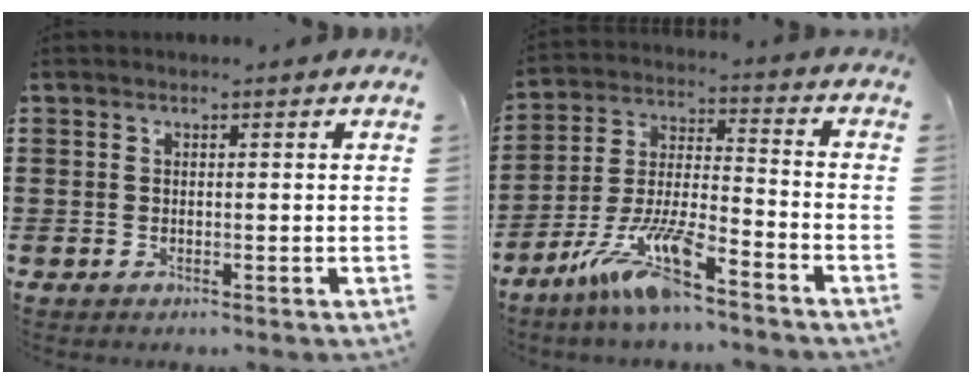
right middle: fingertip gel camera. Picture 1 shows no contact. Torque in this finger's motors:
{"motor_torque": [2.14, 0.00, 1.01, 0.21]}